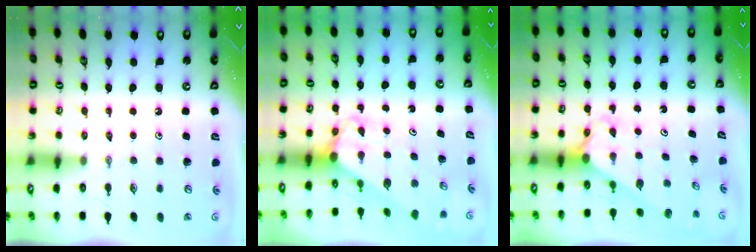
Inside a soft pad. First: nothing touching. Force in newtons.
{"total": 3.5, "press": 3.5, "slide": 0.1}
{"total": 2.2, "press": 2.2, "slide": 0.1}